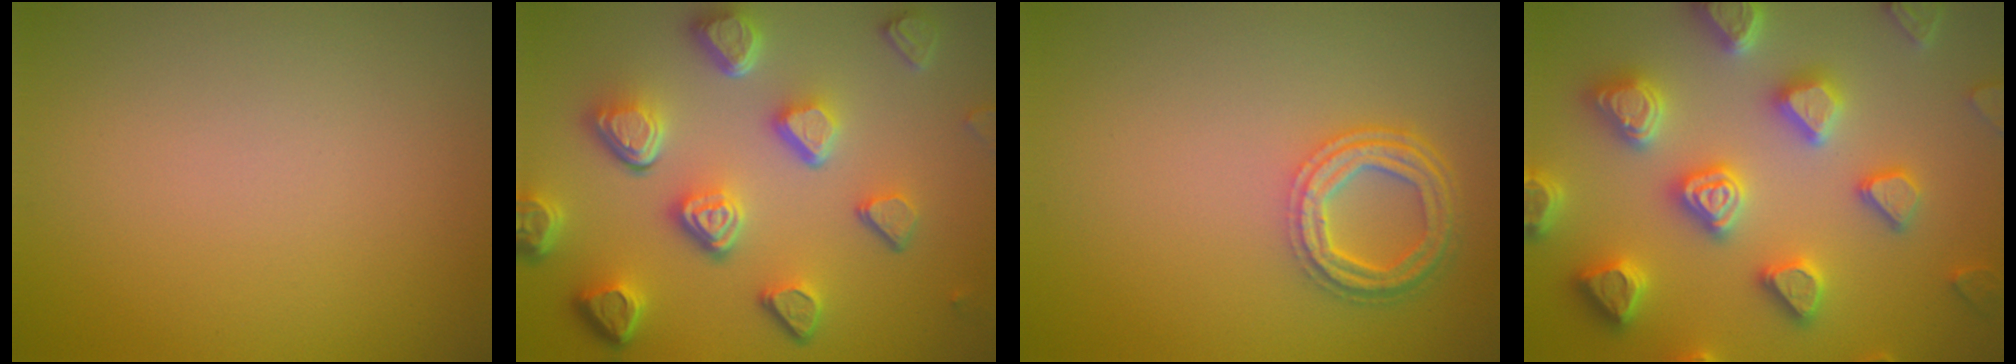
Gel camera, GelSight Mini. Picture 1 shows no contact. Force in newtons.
{"total": 7.7, "press": 5.6, "slide": 5.3}
{"total": 3.9, "press": 3.1, "slide": 2.4}
{"total": 7.4, "press": 7.3, "slide": 1.6}